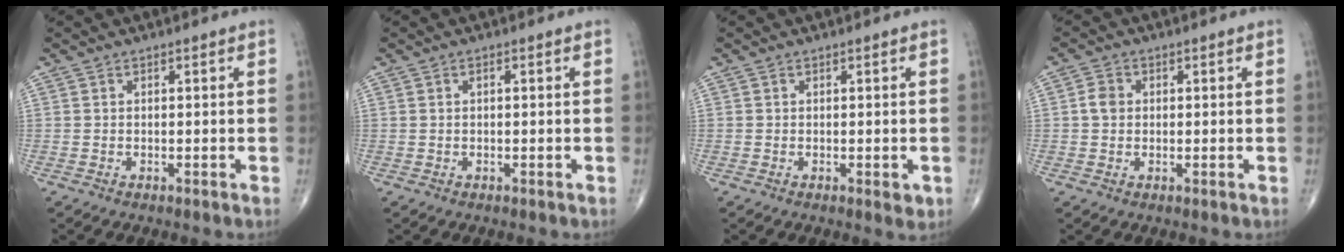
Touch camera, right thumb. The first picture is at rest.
{"total": 0.8, "force": [0.2, 0.3, 0.7], "torque": [-0.015, 0.003, 0.002]}
{"total": 1.6, "force": [-0.4, 0.8, 1.4], "torque": [-0.009, -0.001, -0.006]}
{"total": 2.7, "force": [0.2, 2.2, 1.5], "torque": [-0.022, 0.004, 0.001]}